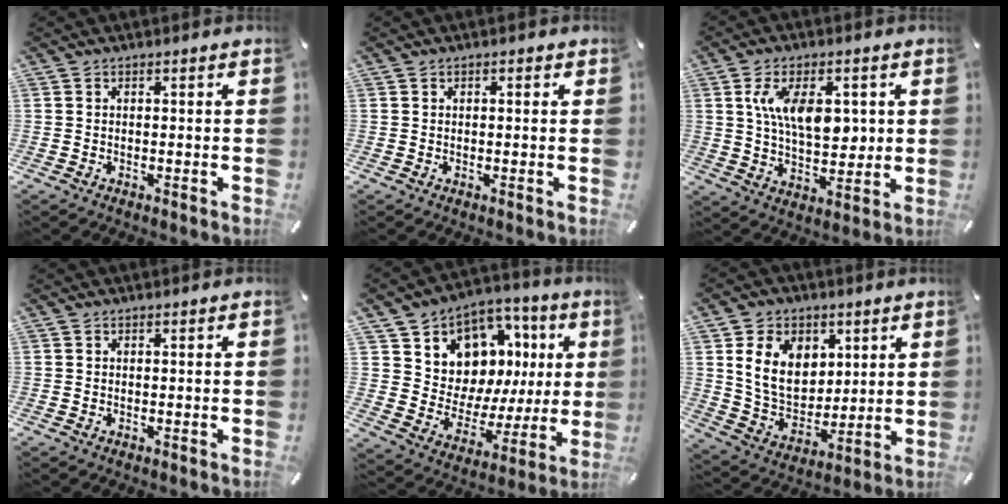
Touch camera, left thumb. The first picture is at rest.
{"total": 0.5, "force": [0.1, 0.4, 0.3], "torque": [-0.006, 0.004, 0.001]}
{"total": 12.7, "force": [2.8, 7.0, 10.2], "torque": [-0.179, -0.002, 0.048]}
{"total": 0.0}
{"total": 10.6, "force": [6.1, 8.4, 2.5], "torque": [-0.037, -0.077, 0.117]}
{"total": 13.2, "force": [4.4, 10.5, 6.6], "torque": [-0.135, -0.014, 0.084]}